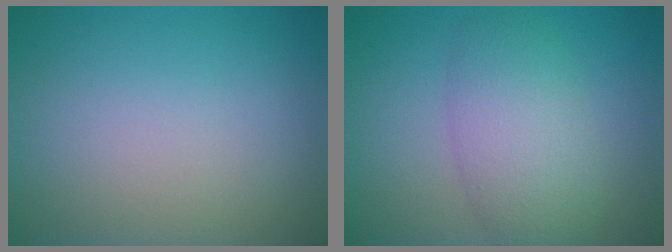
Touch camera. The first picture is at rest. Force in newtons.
{"total": 5.2, "press": 5.2, "slide": 0.1}